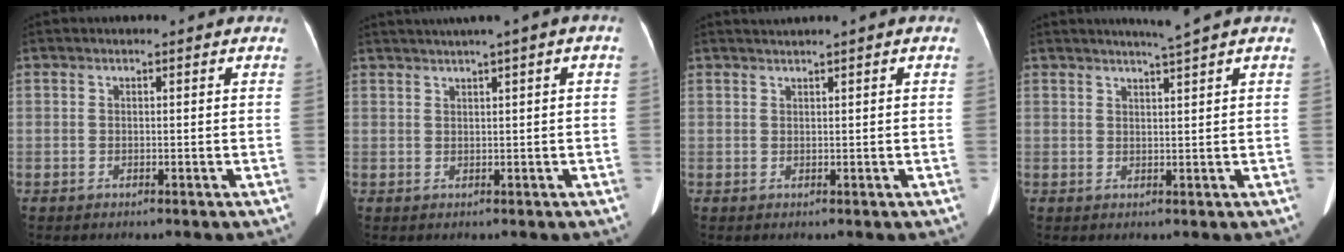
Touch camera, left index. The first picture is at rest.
{"total": 4.4, "force": [2.7, -0.6, 3.4], "torque": [-0.059, 0.022, 0.046]}
{"total": 1.0, "force": [0.8, -0.3, 0.6], "torque": [-0.011, 0.009, 0.021]}
{"total": 3.0, "force": [2.4, -1.3, 1.2], "torque": [-0.018, -0.010, 0.045]}